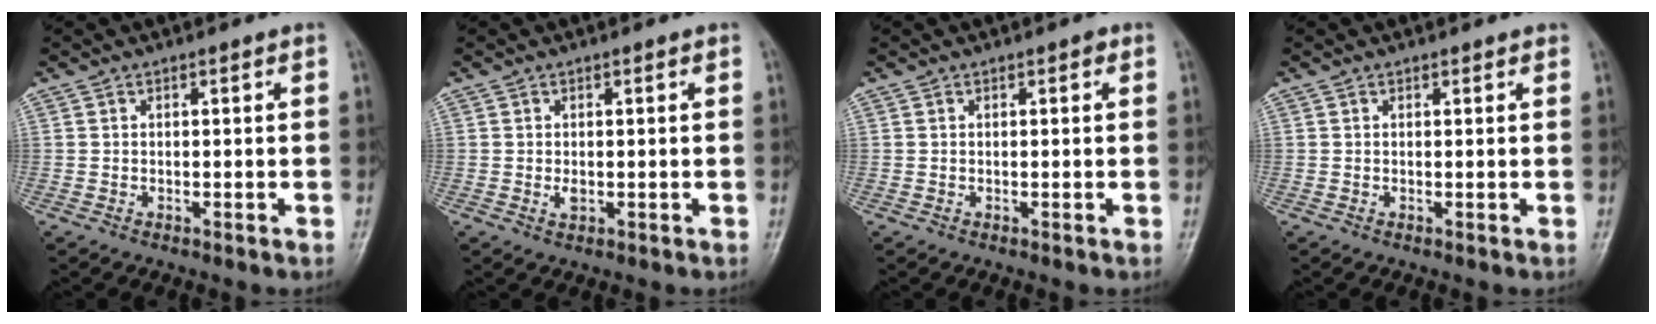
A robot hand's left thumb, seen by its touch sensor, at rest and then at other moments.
{"total": 1.4, "force": [0.0, 0.9, 1.1], "torque": [-0.016, -0.002, 0.000]}
{"total": 0.8, "force": [0.4, 0.4, 0.6], "torque": [-0.003, 0.001, 0.001]}
{"total": 0.7, "force": [0.5, 0.3, 0.2], "torque": [-0.003, -0.003, 0.005]}